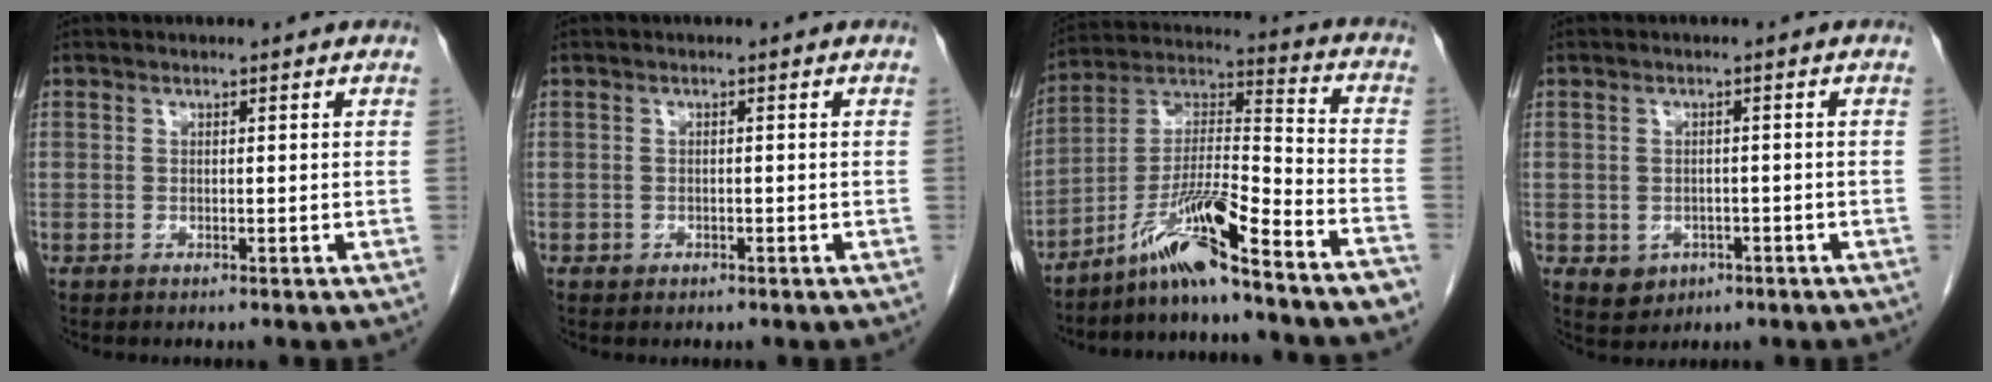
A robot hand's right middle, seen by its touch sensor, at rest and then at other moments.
{"total": 0.6, "force": [-0.3, 0.5, 0.2], "torque": [-0.008, 0.000, -0.003]}
{"total": 13.6, "force": [-10.4, -0.2, 8.7], "torque": [-0.156, 0.016, -0.183]}
{"total": 3.6, "force": [-1.4, 3.1, 1.3], "torque": [-0.023, 0.000, -0.008]}